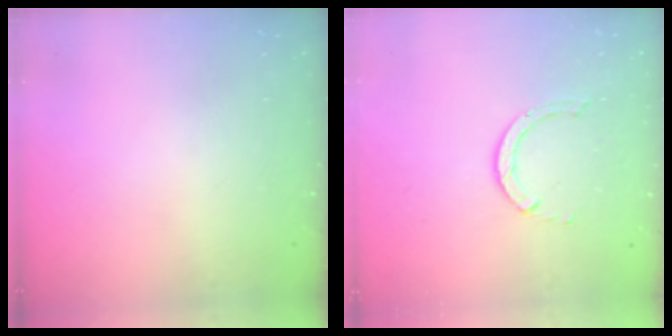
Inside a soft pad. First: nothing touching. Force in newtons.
{"total": 1.4, "press": 1.4, "slide": 0.2}